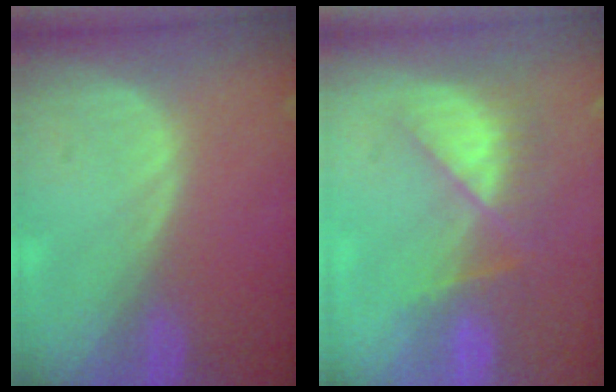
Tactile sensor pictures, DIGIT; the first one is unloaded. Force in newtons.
{"total": 8.1, "press": 7.0, "slide": 4.1}